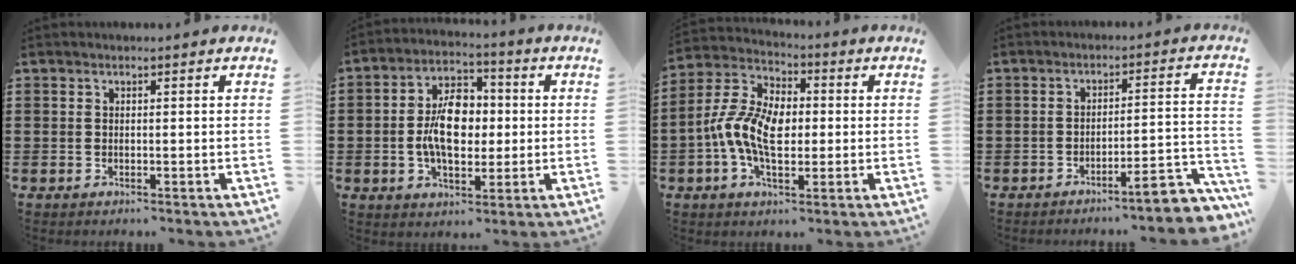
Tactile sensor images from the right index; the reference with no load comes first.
{"total": 9.2, "force": [-0.3, 5.4, 7.4], "torque": [-0.147, 0.004, -0.013]}
{"total": 9.9, "force": [-1.5, 5.8, 7.8], "torque": [-0.183, 0.004, -0.033]}
{"total": 5.2, "force": [-4.1, 0.6, 3.0], "torque": [-0.049, -0.011, -0.077]}